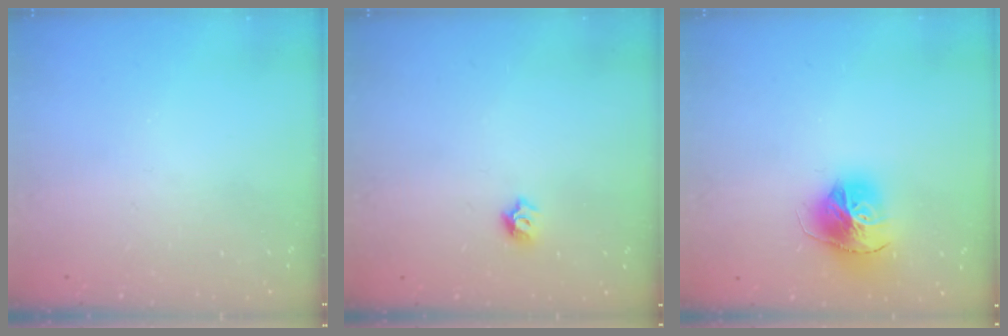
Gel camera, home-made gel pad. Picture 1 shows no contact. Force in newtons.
{"total": 5.7, "press": 5.6, "slide": 0.7}
{"total": 15.6, "press": 15.5, "slide": 1.6}